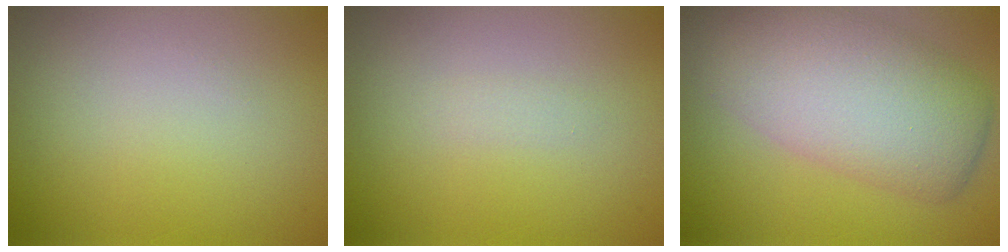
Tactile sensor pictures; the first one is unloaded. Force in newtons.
{"total": 0.7, "press": 0.7, "slide": 0.1}
{"total": 9.0, "press": 9.0, "slide": 0.7}